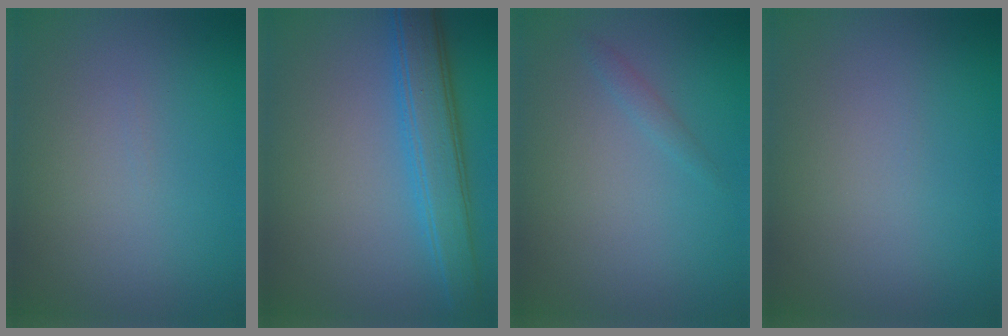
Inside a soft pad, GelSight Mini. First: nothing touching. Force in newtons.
{"total": 4.6, "press": 4.6, "slide": 0.1}
{"total": 0.8, "press": 0.8, "slide": 0.0}
{"total": 0.0}